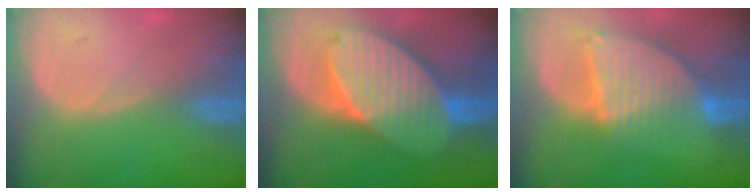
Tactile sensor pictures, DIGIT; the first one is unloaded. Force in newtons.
{"total": 10.7, "press": 10.7, "slide": 0.6}
{"total": 8.6, "press": 7.4, "slide": 4.3}